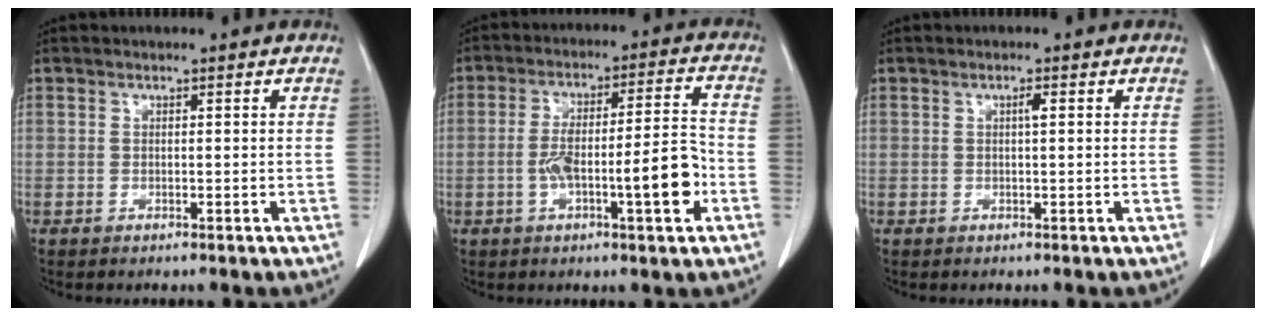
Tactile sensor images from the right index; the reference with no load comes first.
{"total": 11.7, "force": [-3.3, 1.7, 11.1], "torque": [-0.183, 0.020, -0.049]}
{"total": 1.0, "force": [0.2, 0.1, 0.9], "torque": [-0.019, 0.002, 0.004]}